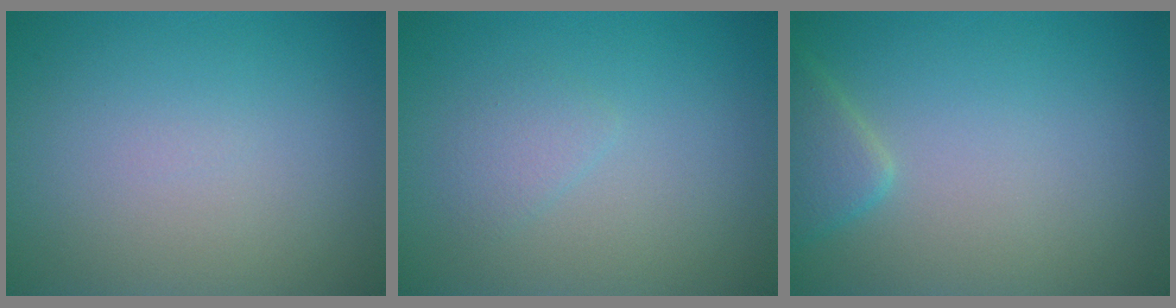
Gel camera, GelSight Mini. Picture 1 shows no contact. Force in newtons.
{"total": 1.3, "press": 1.3, "slide": 0.1}
{"total": 2.4, "press": 2.3, "slide": 0.1}